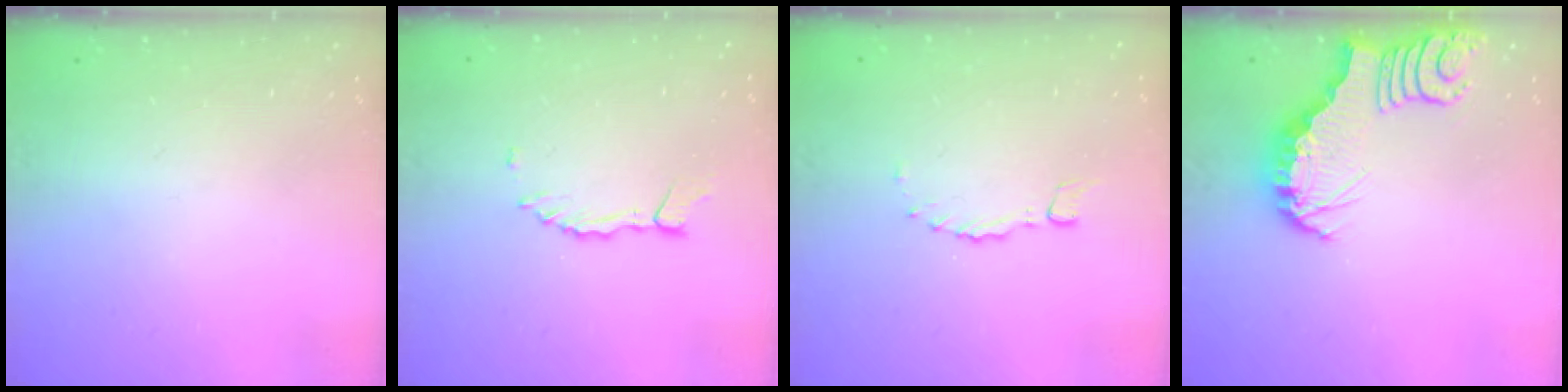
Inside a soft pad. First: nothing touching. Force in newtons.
{"total": 2.8, "press": 2.7, "slide": 0.3}
{"total": 0.0}
{"total": 3.9, "press": 3.9, "slide": 0.8}